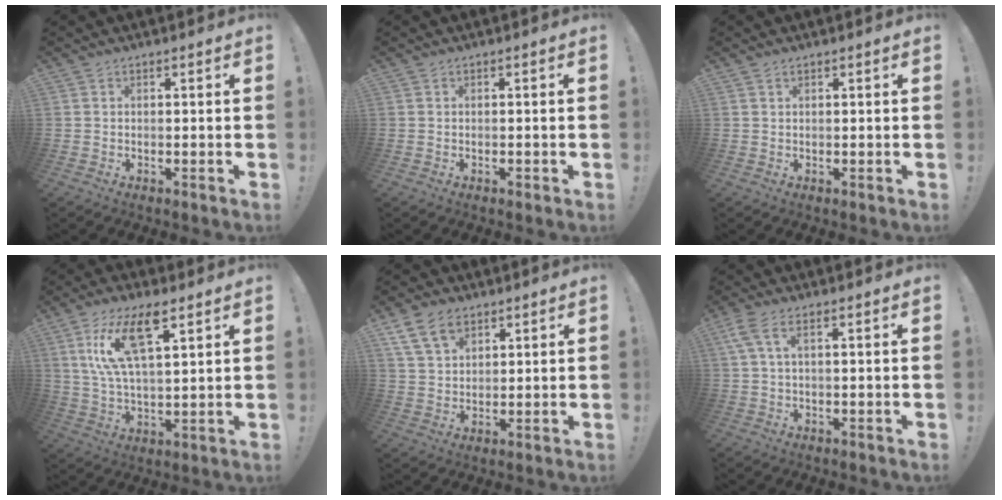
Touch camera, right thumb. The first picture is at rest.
{"total": 0.6, "force": [-0.4, 0.3, 0.3], "torque": [-0.011, 0.003, -0.005]}
{"total": 0.6, "force": [0.5, 0.2, 0.2], "torque": [-0.012, 0.003, 0.011]}
{"total": 14.5, "force": [7.7, 5.0, 11.3], "torque": [-0.218, -0.018, 0.131]}
{"total": 10.0, "force": [5.8, 6.6, 5.0], "torque": [-0.087, -0.015, 0.114]}
{"total": 4.7, "force": [1.7, 1.9, 3.9], "torque": [-0.074, 0.000, 0.033]}